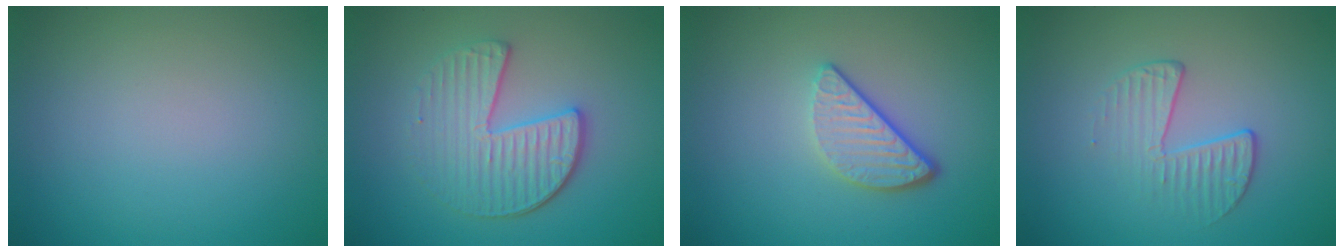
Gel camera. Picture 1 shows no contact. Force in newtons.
{"total": 4.2, "press": 3.6, "slide": 2.1}
{"total": 3.3, "press": 2.6, "slide": 2.0}
{"total": 2.2, "press": 1.3, "slide": 1.8}